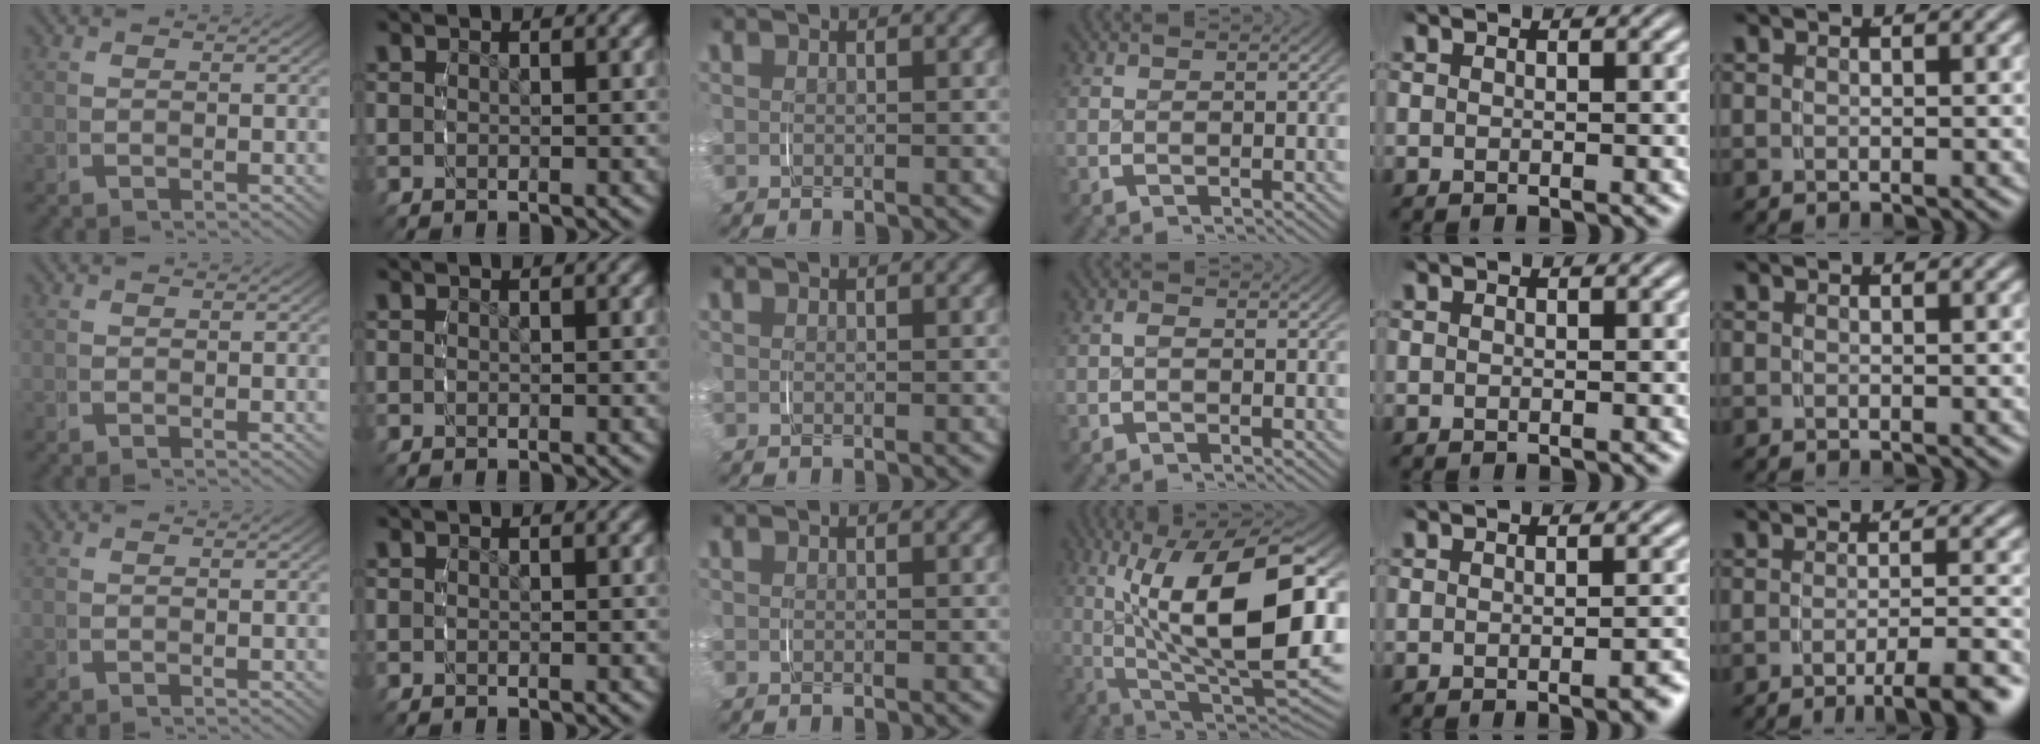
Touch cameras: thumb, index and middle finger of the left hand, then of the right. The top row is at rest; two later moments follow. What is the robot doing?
{"motion": "grasp_and_lifting", "object": "plastic wrap"}